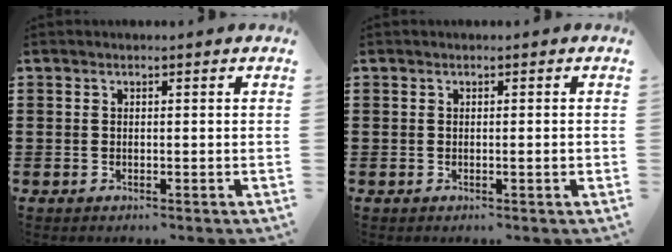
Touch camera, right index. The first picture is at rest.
{"total": 0.9, "force": [-0.2, 0.0, 0.9], "torque": [-0.014, -0.003, -0.003]}